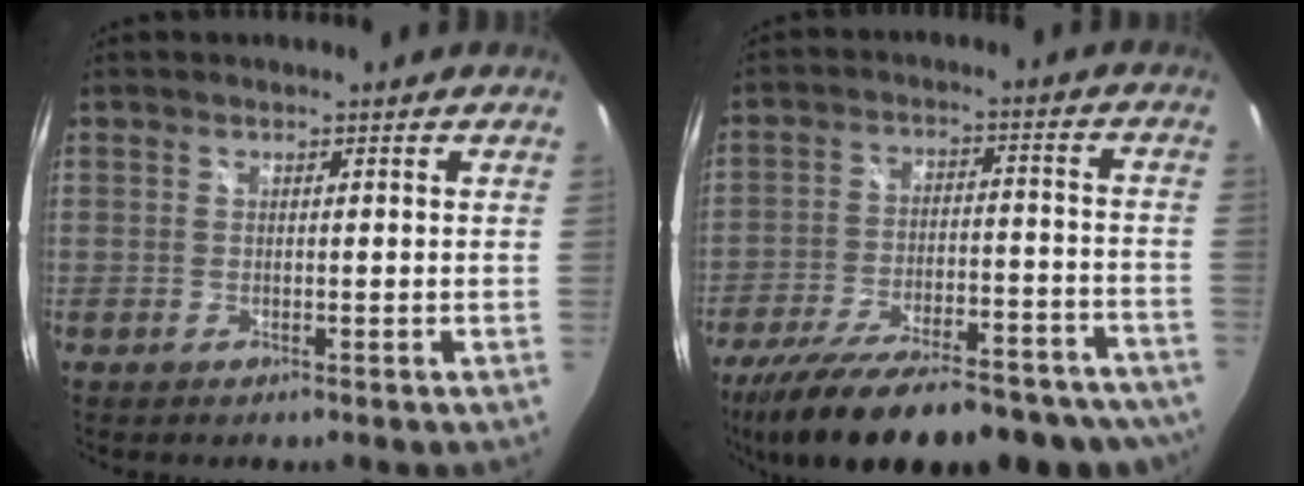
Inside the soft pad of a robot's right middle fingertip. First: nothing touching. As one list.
[{"total": 29.9, "force": [-24.5, 9.1, 14.5], "torque": [-0.256, -0.035, -0.333]}]